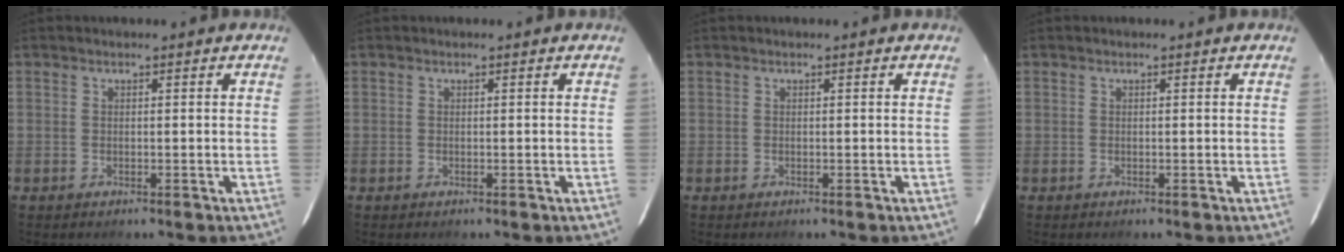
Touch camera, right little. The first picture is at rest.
{"total": 0.0}
{"total": 0.0}
{"total": 0.0}